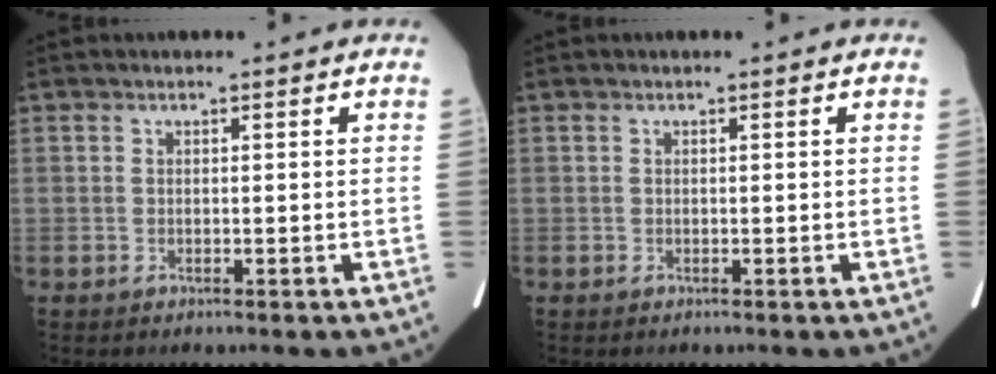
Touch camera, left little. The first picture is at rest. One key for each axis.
{"total": 0.0}